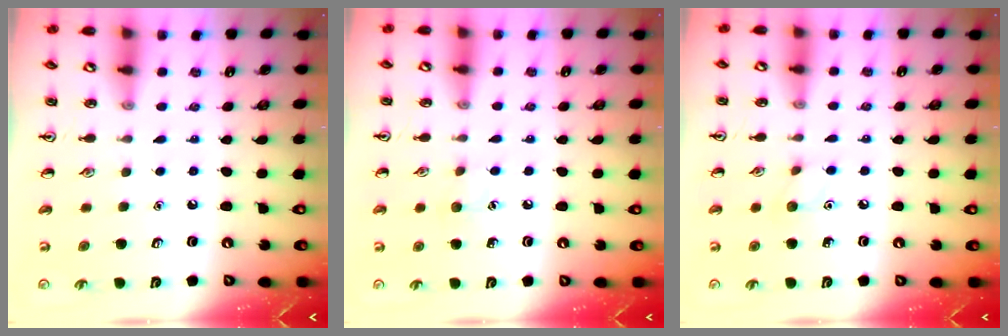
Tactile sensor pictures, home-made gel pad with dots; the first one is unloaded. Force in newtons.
{"total": 6.2, "press": 5.9, "slide": 1.9}
{"total": 5.8, "press": 5.5, "slide": 1.8}